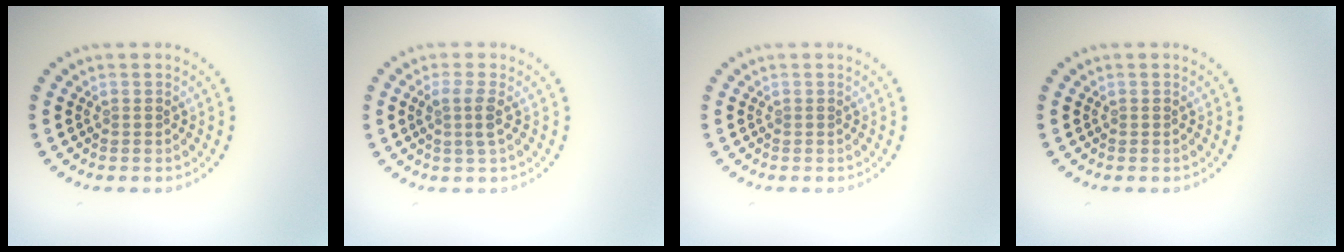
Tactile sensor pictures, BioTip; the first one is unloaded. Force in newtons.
{"total": 1.9, "press": 1.5, "slide": 1.0}
{"total": 0.0}
{"total": 0.0}